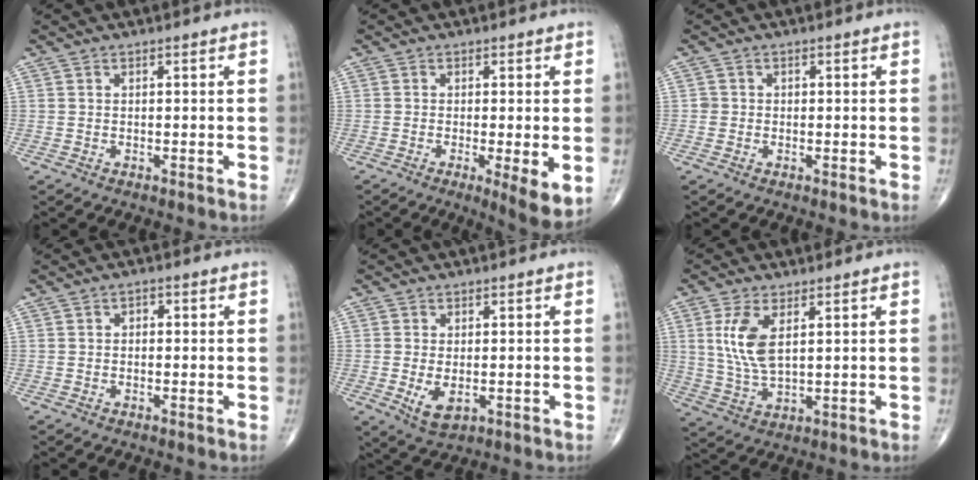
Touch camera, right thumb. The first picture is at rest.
{"total": 6.4, "force": [-1.4, 1.2, 6.1], "torque": [-0.097, -0.021, -0.023]}
{"total": 1.6, "force": [-0.3, 1.5, 0.2], "torque": [0.007, 0.006, -0.008]}
{"total": 1.3, "force": [0.0, 1.0, 0.8], "torque": [-0.001, 0.004, -0.006]}
{"total": 4.7, "force": [-1.0, 2.5, 3.8], "torque": [-0.068, -0.012, -0.008]}
{"total": 8.4, "force": [2.5, 3.8, 7.0], "torque": [-0.149, -0.010, 0.057]}